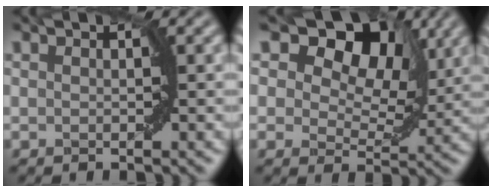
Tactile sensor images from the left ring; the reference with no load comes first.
{"total": 11.0, "force": [6.4, 6.3, 6.5], "torque": [-0.095, 0.017, 0.080]}